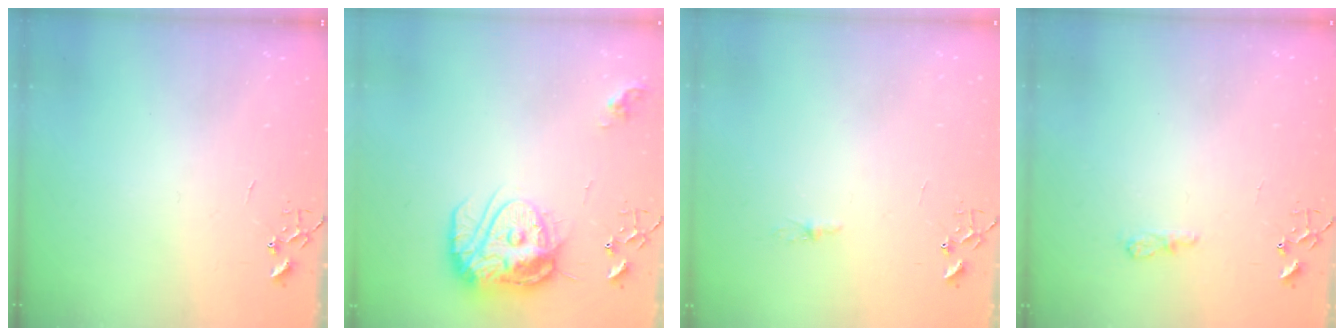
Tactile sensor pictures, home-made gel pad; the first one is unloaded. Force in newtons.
{"total": 15.4, "press": 15.3, "slide": 1.6}
{"total": 2.2, "press": 2.2, "slide": 0.3}
{"total": 6.9, "press": 6.8, "slide": 0.8}